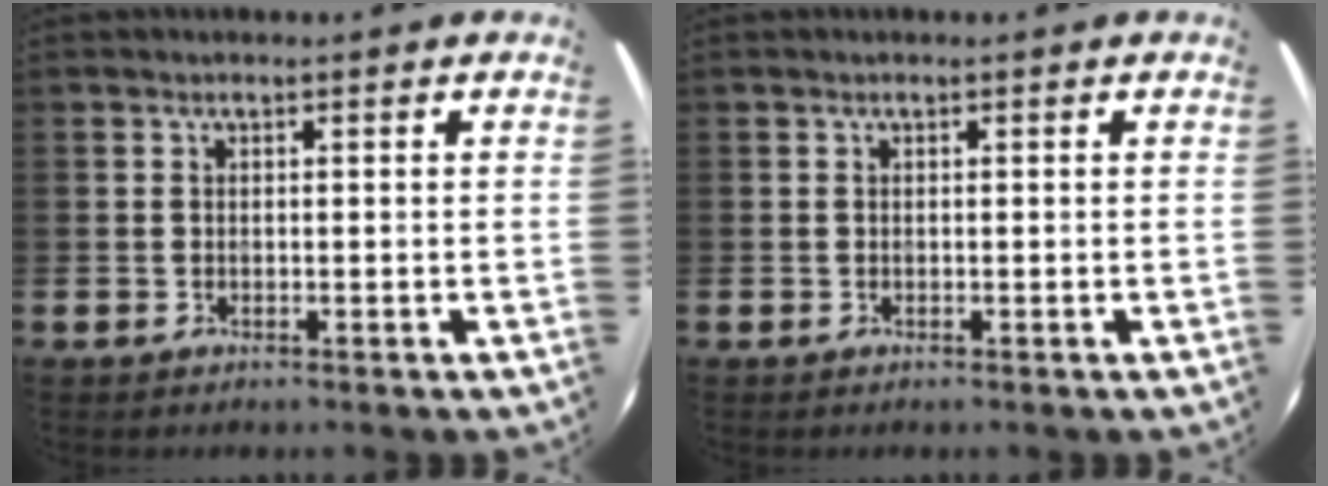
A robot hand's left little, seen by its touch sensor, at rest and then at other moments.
{"total": 0.0}